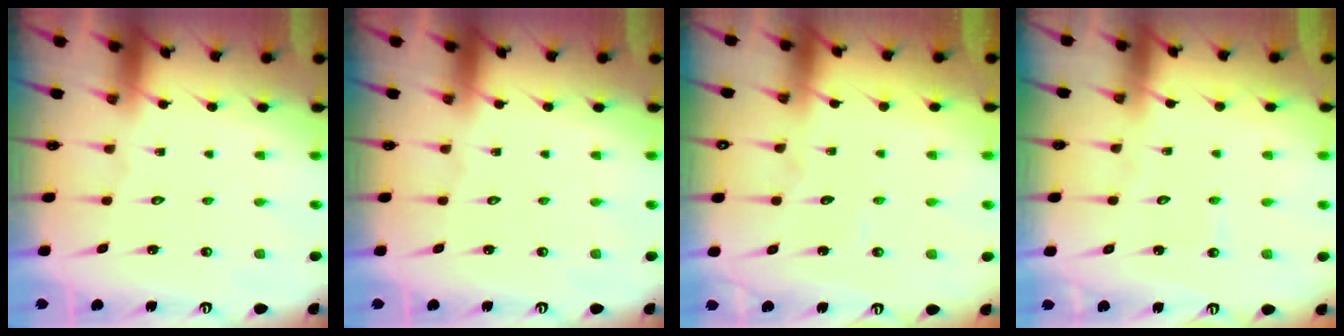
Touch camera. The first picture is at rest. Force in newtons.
{"total": 0.0}
{"total": 3.2, "press": 3.2, "slide": 0.2}
{"total": 2.6, "press": 2.6, "slide": 0.2}